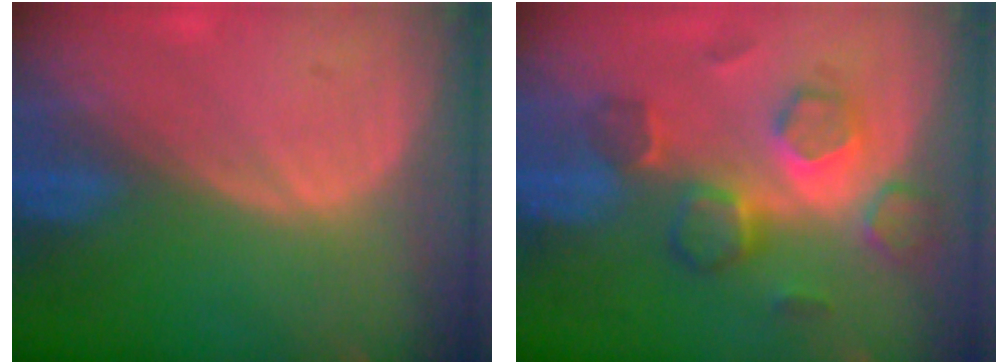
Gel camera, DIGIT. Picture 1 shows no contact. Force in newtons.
{"total": 8.8, "press": 7.7, "slide": 4.2}